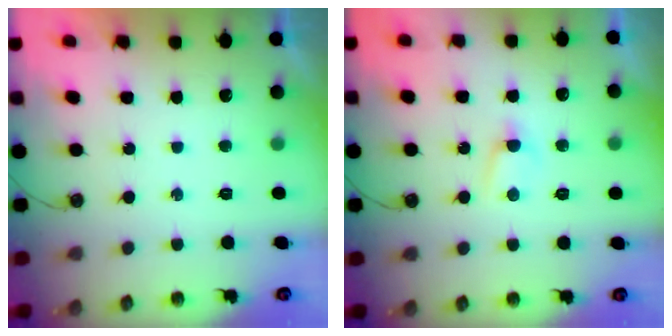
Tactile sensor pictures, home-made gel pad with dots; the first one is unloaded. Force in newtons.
{"total": 3.4, "press": 3.3, "slide": 0.5}